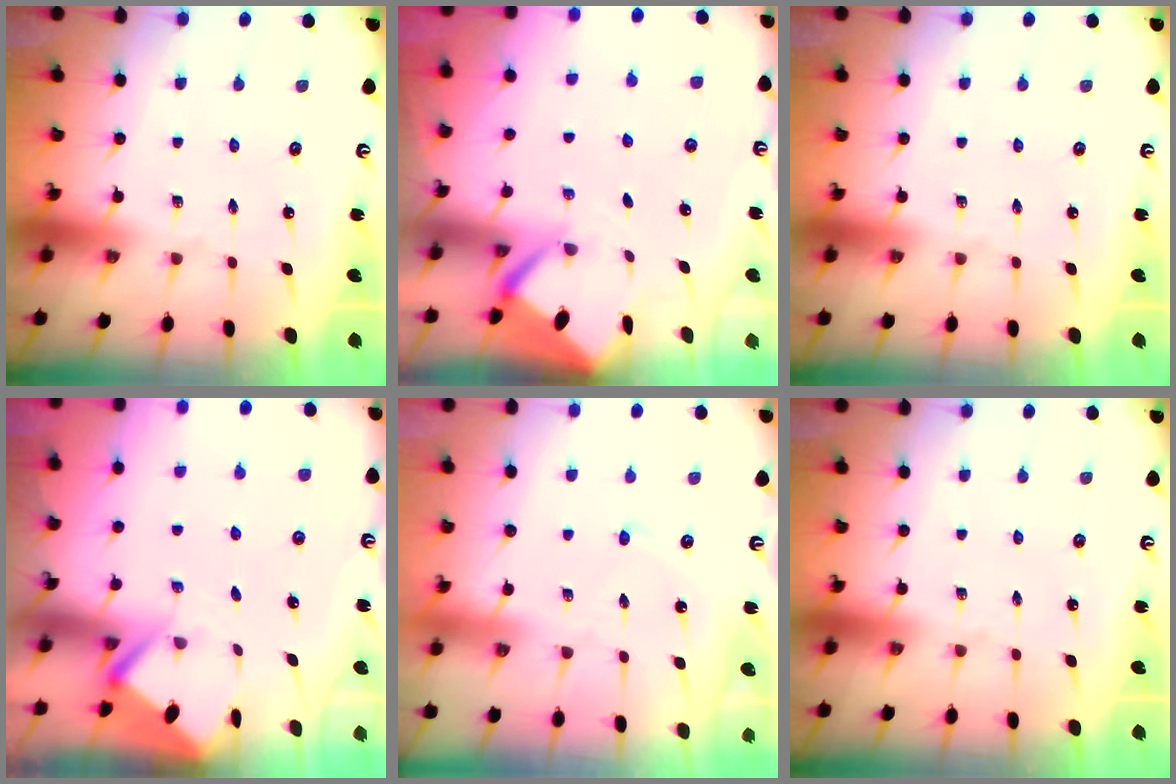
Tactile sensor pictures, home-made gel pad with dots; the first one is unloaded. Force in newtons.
{"total": 2.5, "press": 2.5, "slide": 0.3}
{"total": 0.0}
{"total": 2.8, "press": 2.8, "slide": 0.3}
{"total": 2.1, "press": 2.1, "slide": 0.2}
{"total": 0.0}